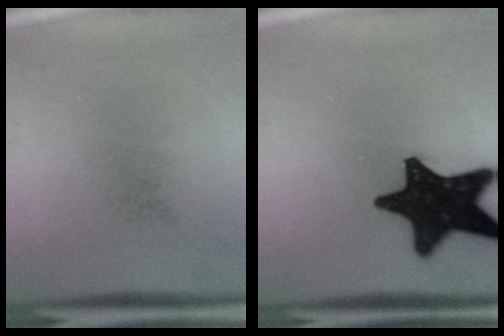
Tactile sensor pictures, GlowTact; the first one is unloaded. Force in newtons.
{"total": 18.9}